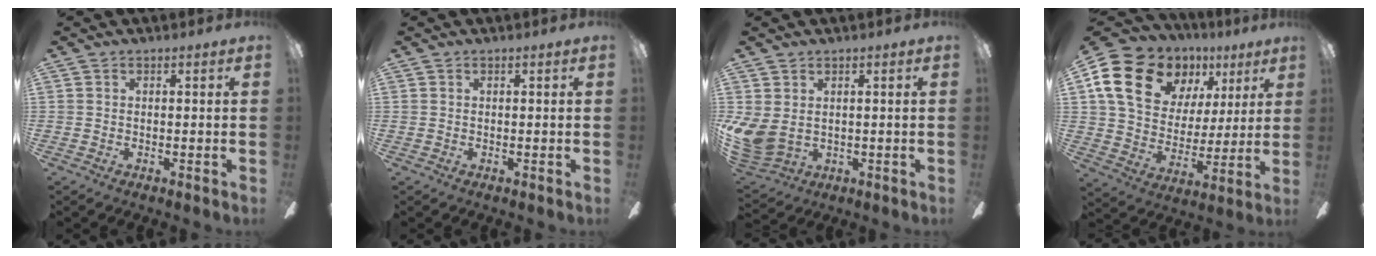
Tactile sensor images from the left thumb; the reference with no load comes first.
{"total": 0.0}
{"total": 6.9, "force": [1.7, 5.1, 4.2], "torque": [-0.112, -0.015, 0.038]}
{"total": 19.0, "force": [9.8, 13.2, 9.5], "torque": [-0.177, -0.032, 0.191]}